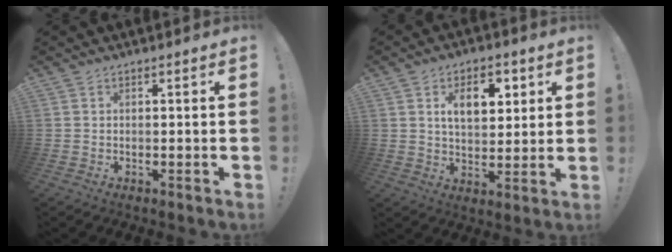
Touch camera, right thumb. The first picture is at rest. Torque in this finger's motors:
{"motor_torque": [0.42, 0.48, 0.04, 0.03, 0.03]}